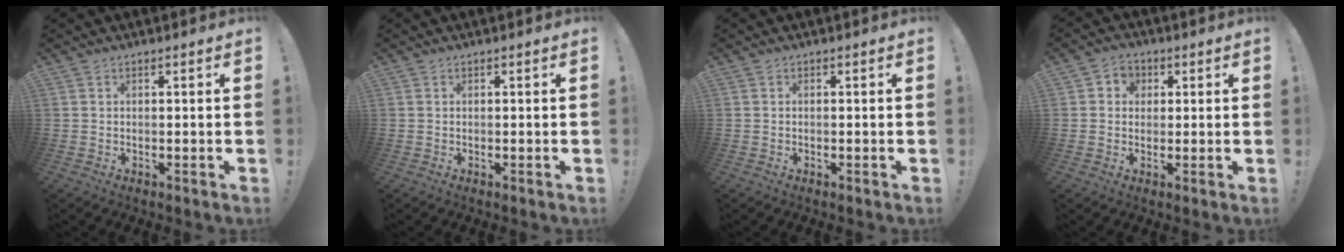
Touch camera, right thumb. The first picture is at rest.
{"total": 0.0}
{"total": 0.0}
{"total": 4.3, "force": [0.6, 4.0, 1.2], "torque": [-0.007, -0.001, 0.009]}